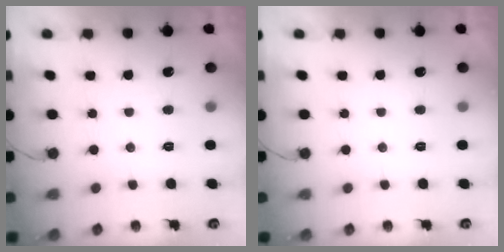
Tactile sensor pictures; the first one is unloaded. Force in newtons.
{"total": 0.0}